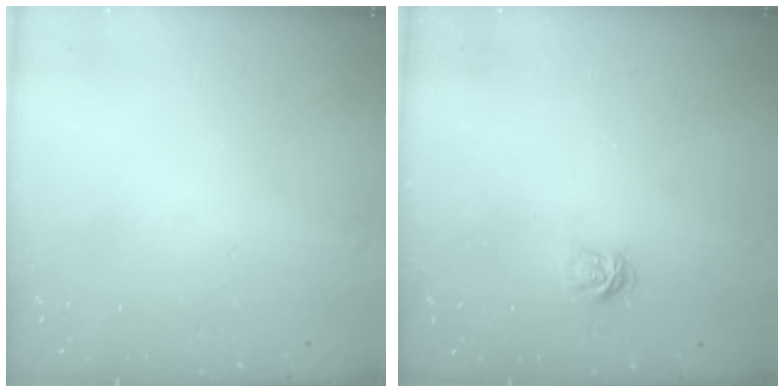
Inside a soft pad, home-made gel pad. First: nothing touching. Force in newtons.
{"total": 5.2, "press": 5.2, "slide": 0.5}